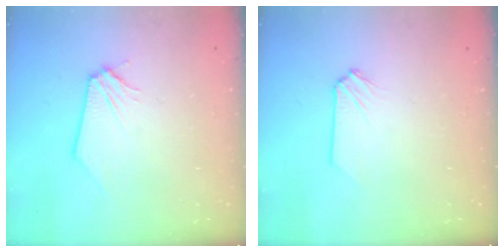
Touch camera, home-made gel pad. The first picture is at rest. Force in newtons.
{"total": 0.0}